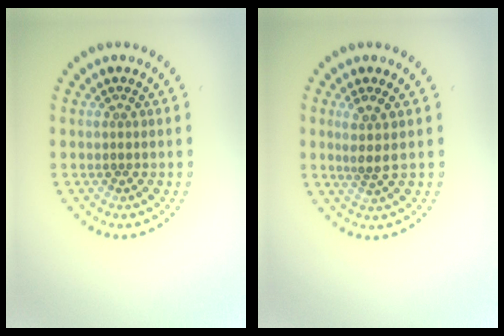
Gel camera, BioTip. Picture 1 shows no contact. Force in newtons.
{"total": 2.0, "press": 1.6, "slide": 1.2}